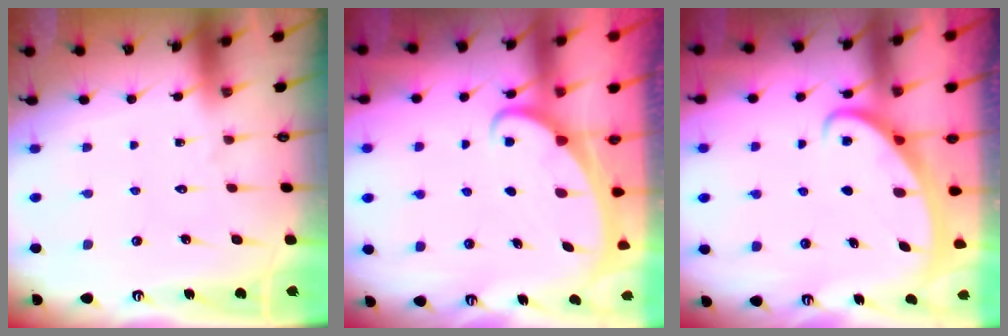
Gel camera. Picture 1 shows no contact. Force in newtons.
{"total": 1.9, "press": 1.9, "slide": 0.3}
{"total": 2.5, "press": 2.5, "slide": 0.3}